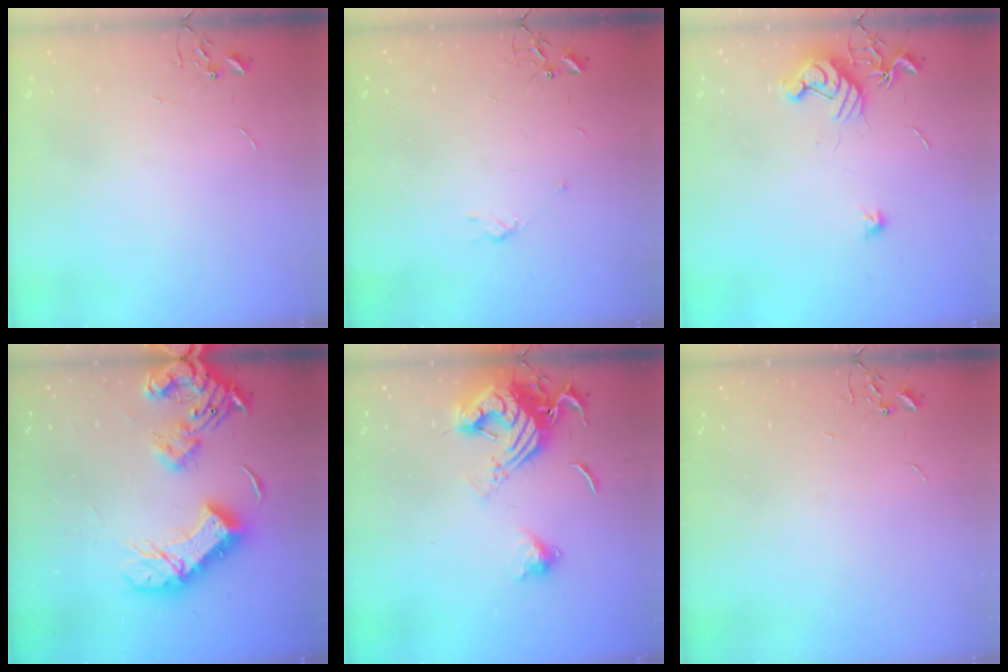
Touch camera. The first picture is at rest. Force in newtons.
{"total": 3.5, "press": 3.5, "slide": 0.7}
{"total": 10.1, "press": 10.1, "slide": 0.7}
{"total": 21.9, "press": 21.7, "slide": 2.7}
{"total": 15.6, "press": 15.4, "slide": 1.9}
{"total": 0.0}